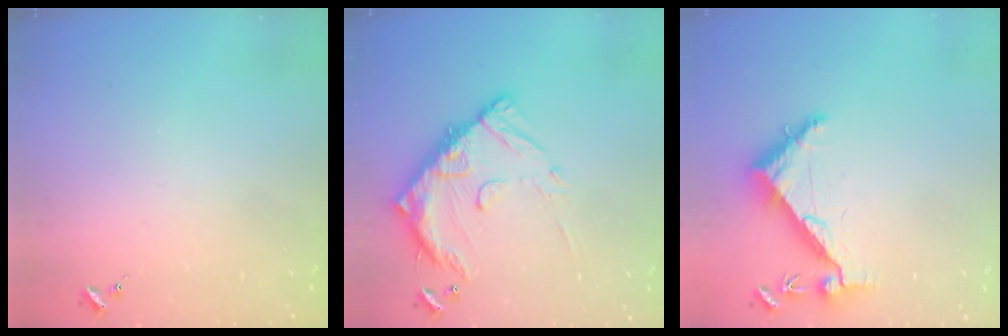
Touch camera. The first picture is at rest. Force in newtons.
{"total": 16.1, "press": 16.0, "slide": 1.3}
{"total": 6.7, "press": 6.7, "slide": 0.8}